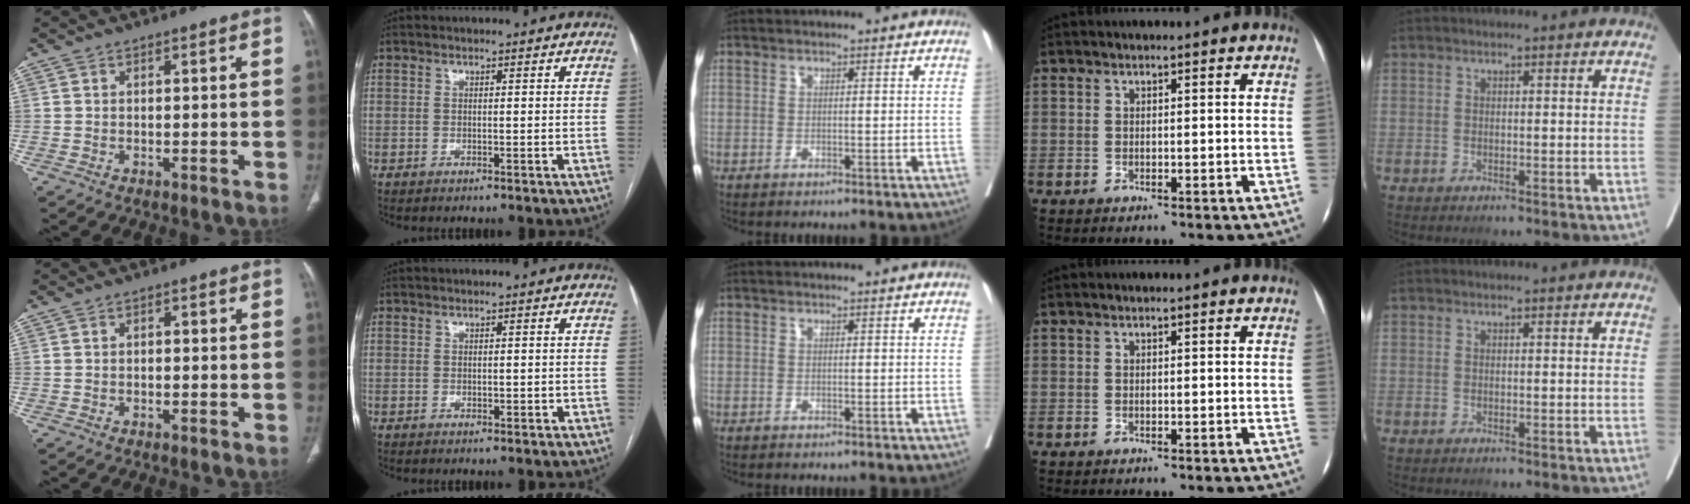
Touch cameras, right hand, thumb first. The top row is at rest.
{"thumb": {"total": 0.8, "force": [0.0, 0.5, 0.6], "torque": [-0.009, 0.004, -0.002]}, "index": {"total": 0.8, "force": [0.0, 0.6, 0.5], "torque": [-0.008, -0.001, 0.003]}}